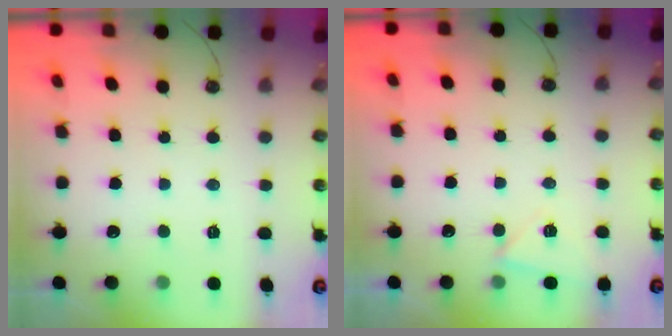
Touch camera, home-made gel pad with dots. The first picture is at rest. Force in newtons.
{"total": 5.3, "press": 4.7, "slide": 2.3}